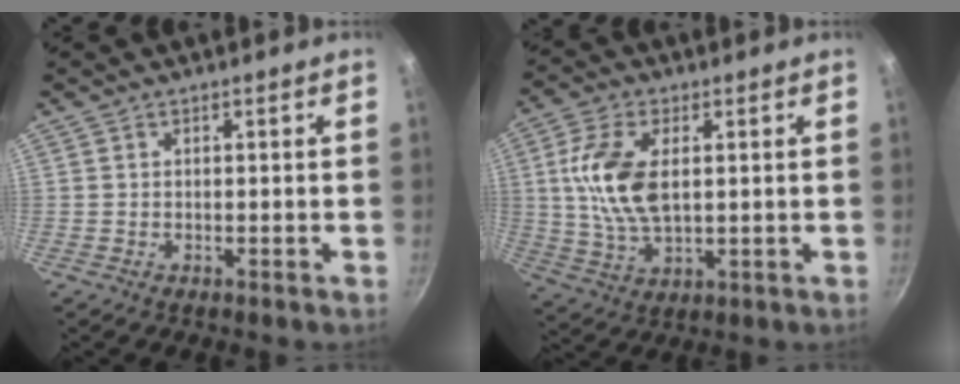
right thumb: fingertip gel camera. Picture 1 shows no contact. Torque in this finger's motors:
{"motor_torque": [0.18, 0.18, 1.32, 0.16, 0.48]}